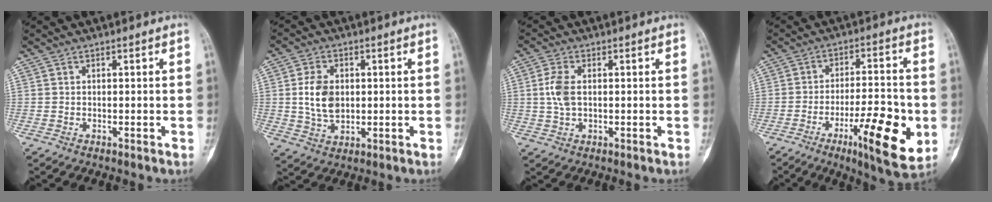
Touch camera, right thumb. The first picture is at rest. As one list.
[{"total": 7.7, "force": [0.6, 5.2, 5.6], "torque": [-0.092, -0.004, 0.017]}, {"total": 4.9, "force": [0.4, 2.7, 4.1], "torque": [-0.101, 0.004, 0.006]}, {"total": 16.3, "force": [-5.4, 4.1, 14.8], "torque": [-0.217, 0.008, -0.079]}]